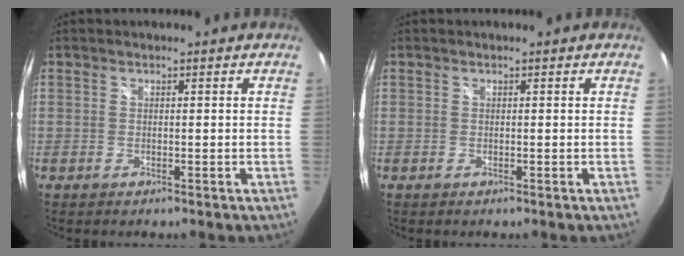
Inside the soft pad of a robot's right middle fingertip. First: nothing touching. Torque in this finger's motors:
{"motor_torque": [-0.03, -0.10, -0.01, 0.00]}